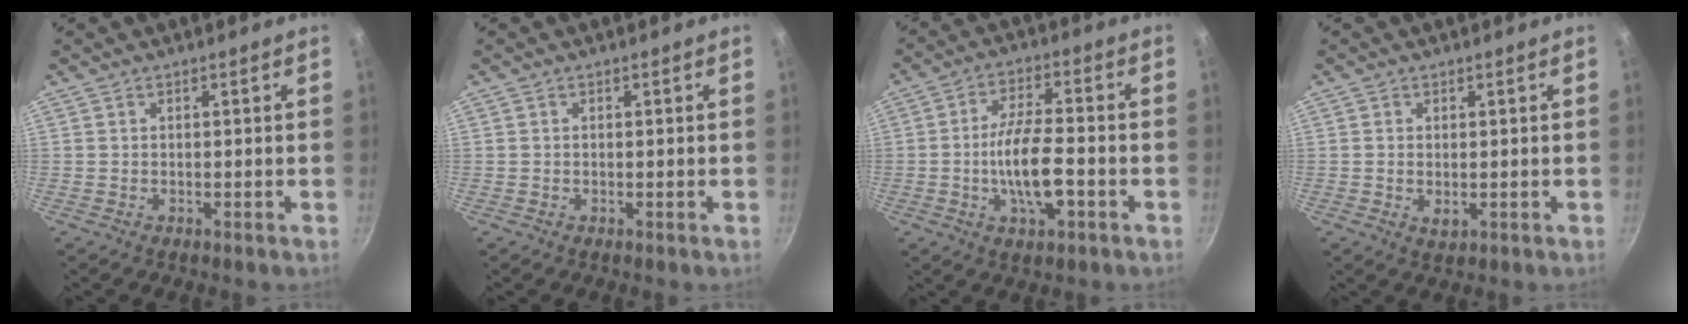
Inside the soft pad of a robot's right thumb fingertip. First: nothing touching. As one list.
[{"total": 0.0}, {"total": 10.6, "force": [-2.7, 3.7, 9.6], "torque": [-0.169, 0.020, -0.052]}, {"total": 2.4, "force": [-0.1, 1.5, 1.8], "torque": [-0.032, -0.006, -0.001]}]